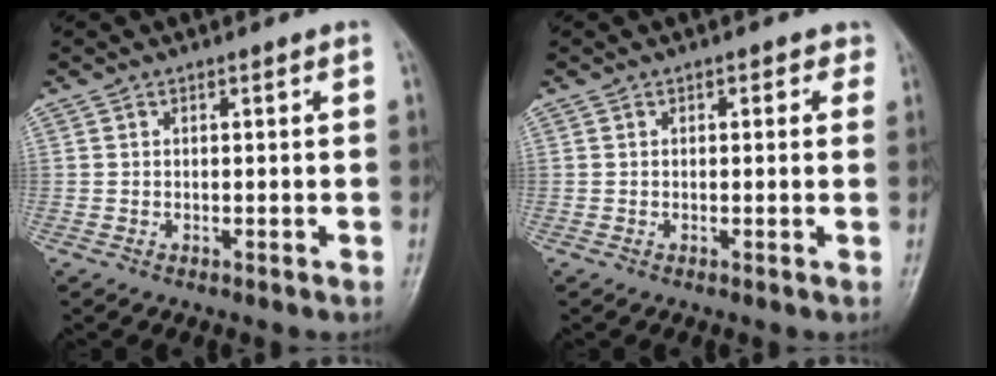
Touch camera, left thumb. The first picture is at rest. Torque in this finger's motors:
{"motor_torque": [-0.25, -0.13, -0.16, -0.04, 0.04]}